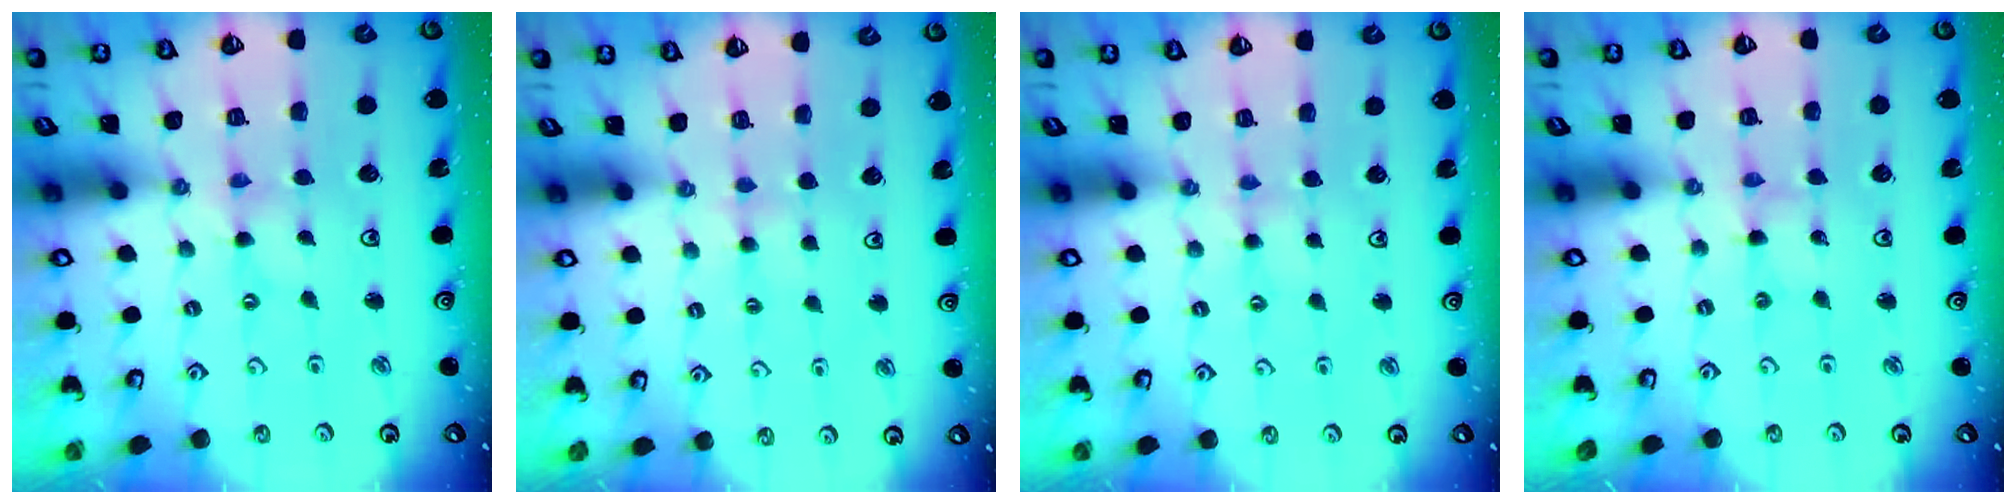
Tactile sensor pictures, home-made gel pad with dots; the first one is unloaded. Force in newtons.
{"total": 3.3, "press": 3.3, "slide": 0.4}
{"total": 2.8, "press": 2.8, "slide": 0.3}
{"total": 0.9, "press": 0.8, "slide": 0.1}